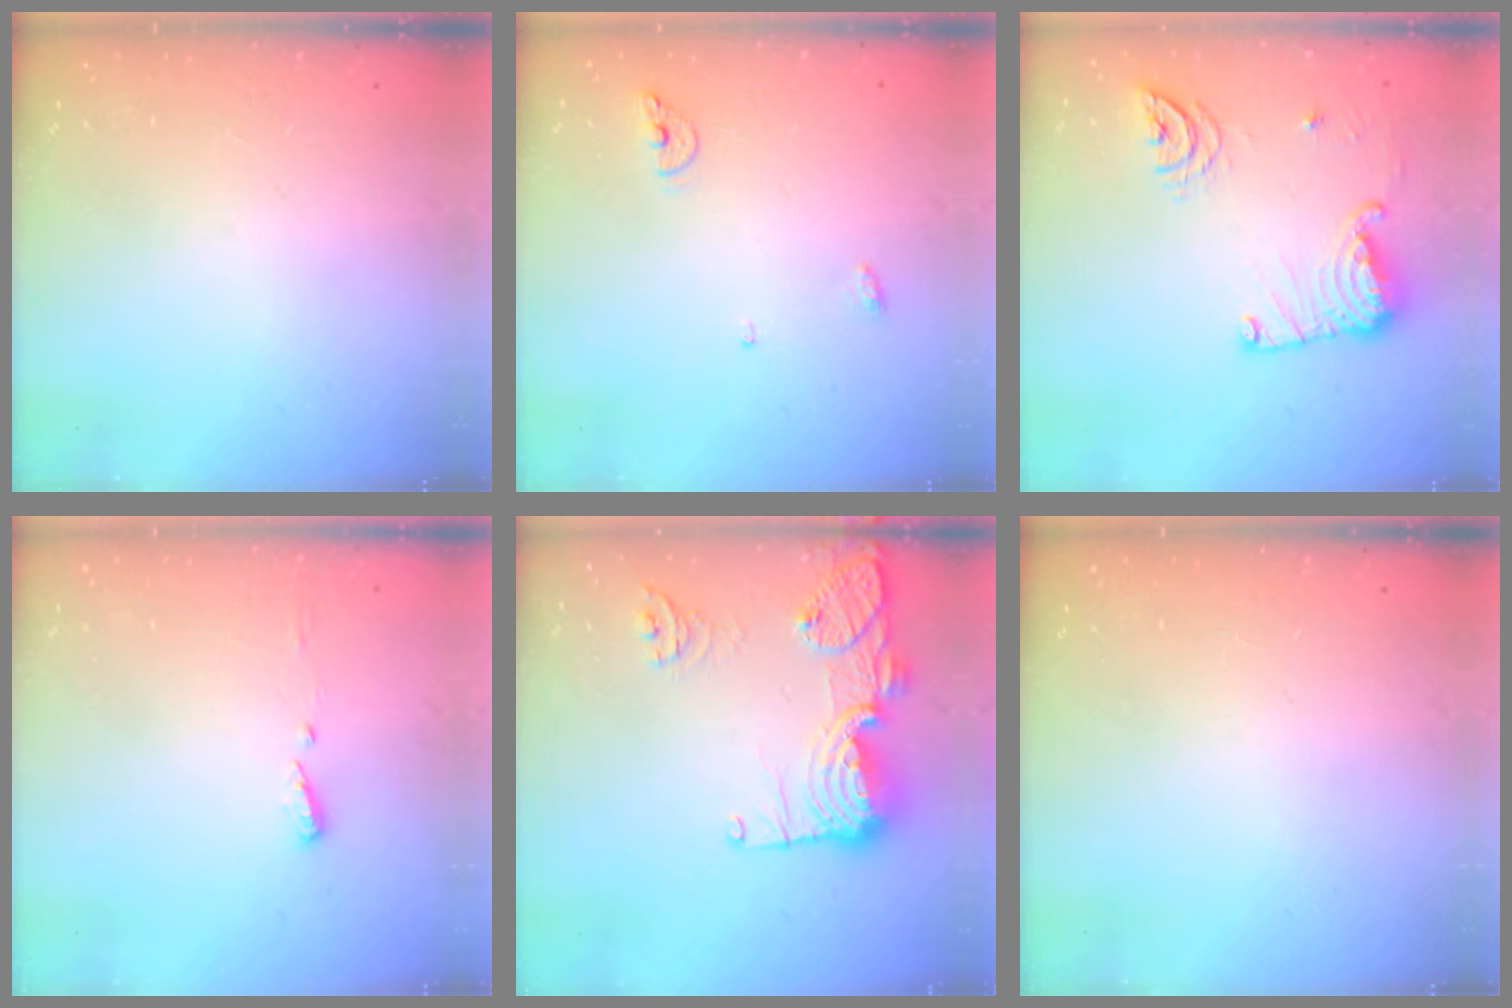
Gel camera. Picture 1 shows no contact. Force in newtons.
{"total": 5.6, "press": 5.5, "slide": 1.0}
{"total": 14.3, "press": 14.2, "slide": 1.4}
{"total": 4.0, "press": 3.9, "slide": 0.5}
{"total": 19.0, "press": 18.0, "slide": 5.9}
{"total": 0.0}